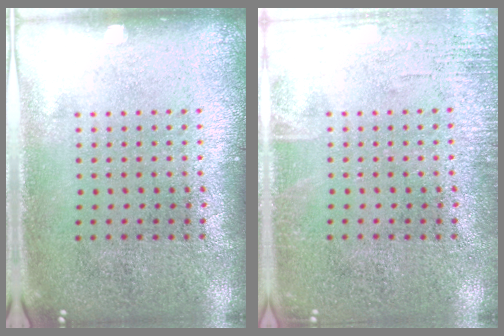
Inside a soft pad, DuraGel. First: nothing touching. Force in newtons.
{"total": 1.9, "press": 1.9, "slide": 0.2}